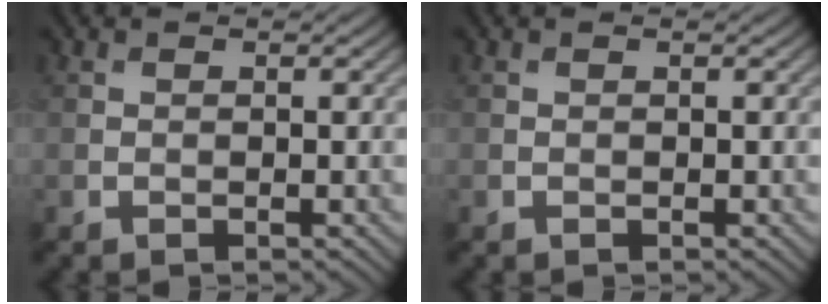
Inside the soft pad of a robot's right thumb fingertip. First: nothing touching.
{"total": 0.0}